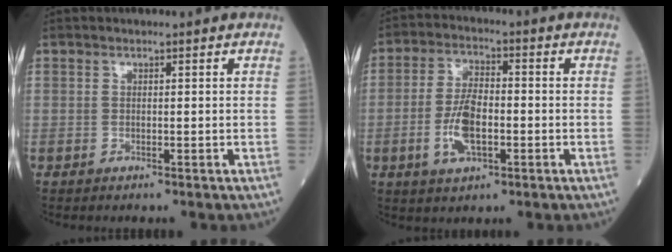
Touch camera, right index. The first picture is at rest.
{"total": 7.9, "force": [-2.3, 3.4, 6.7], "torque": [-0.142, 0.005, -0.042]}